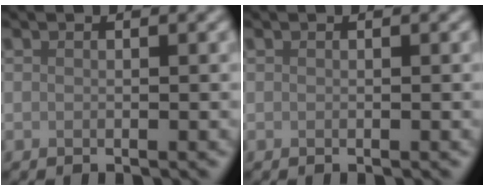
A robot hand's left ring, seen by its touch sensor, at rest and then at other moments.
{"total": 0.0}